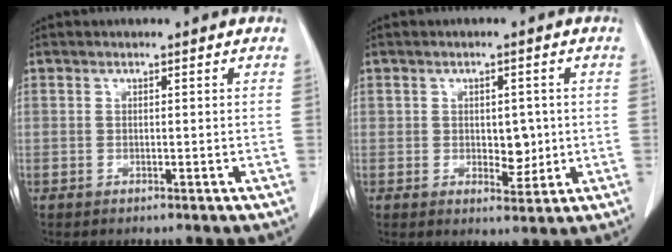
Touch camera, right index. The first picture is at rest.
{"total": 4.0, "force": [0.0, 2.5, 3.2], "torque": [-0.038, -0.002, 0.007]}